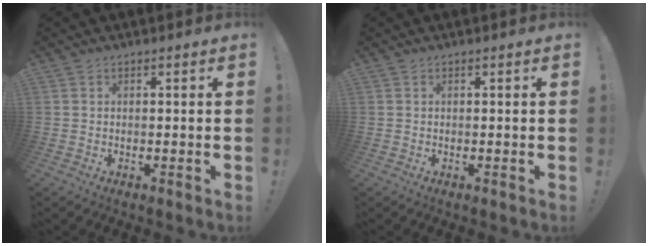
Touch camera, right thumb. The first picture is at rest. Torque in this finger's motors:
{"motor_torque": [-0.07, 0.07, 0.00, 0.00, 0.00]}